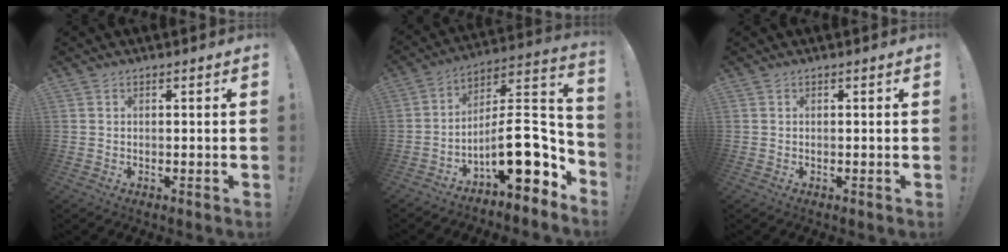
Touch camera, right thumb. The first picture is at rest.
{"total": 19.5, "force": [-6.9, 7.4, 16.7], "torque": [-0.258, 0.023, -0.111]}
{"total": 0.0}